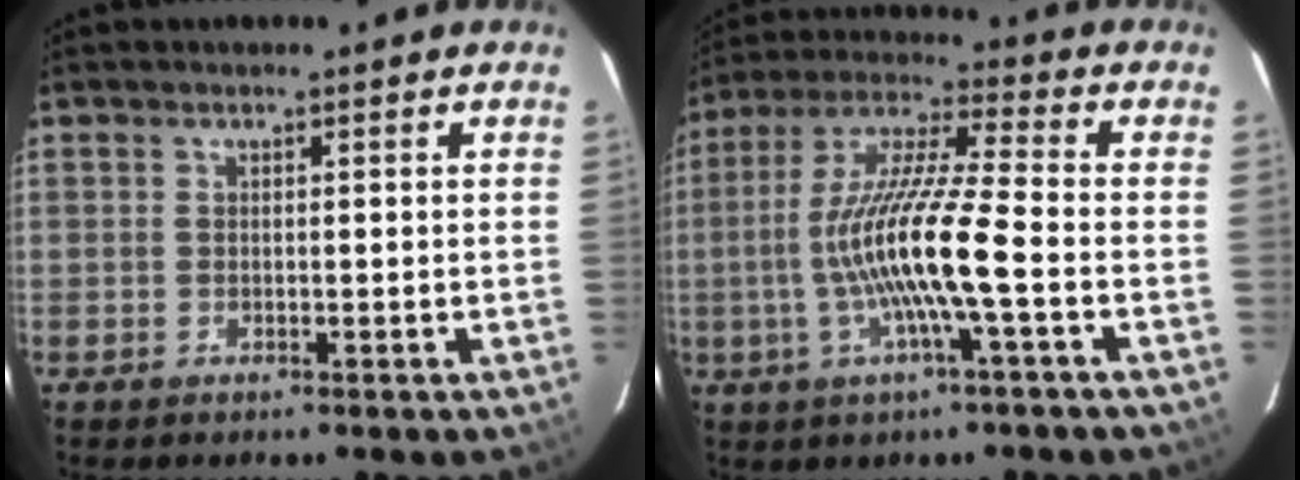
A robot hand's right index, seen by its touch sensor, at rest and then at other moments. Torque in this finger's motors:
{"motor_torque": [1.49, -0.65, 1.05, 0.21]}